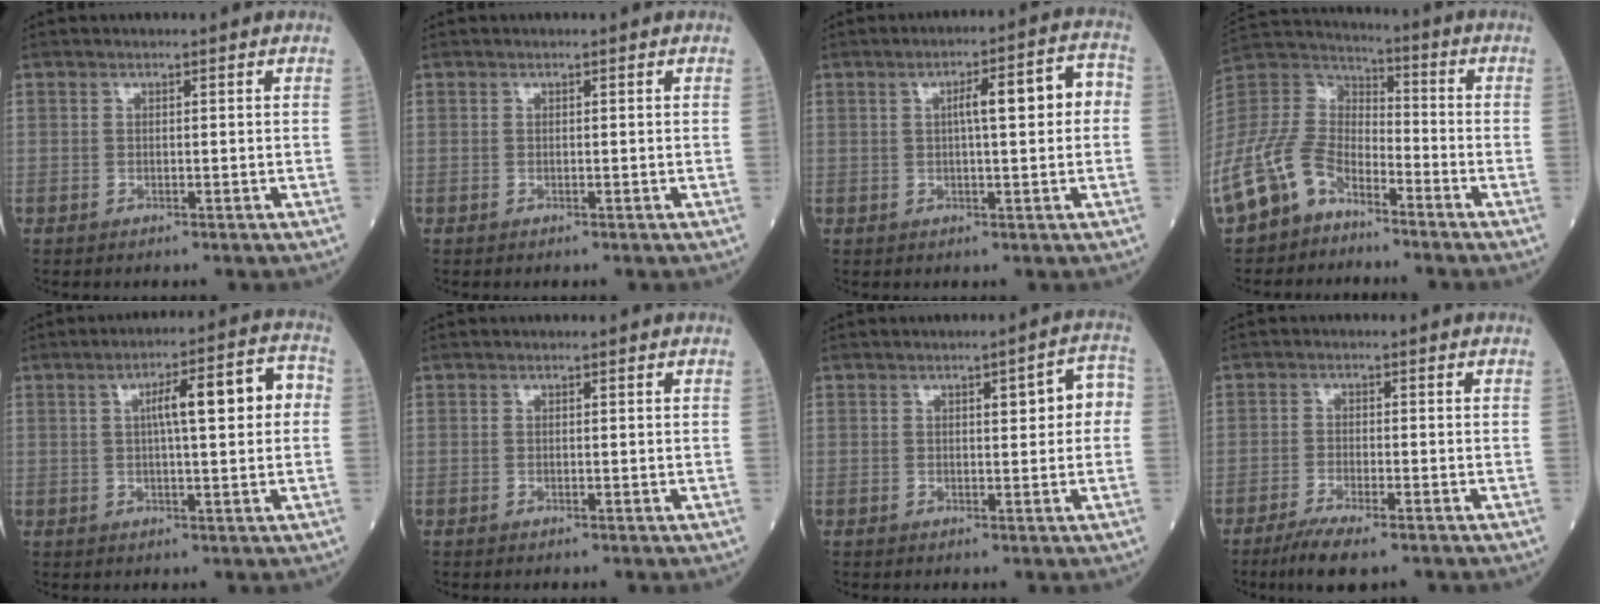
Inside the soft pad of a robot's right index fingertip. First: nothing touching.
{"total": 0.0}
{"total": 7.5, "force": [0.7, 1.2, 7.3], "torque": [-0.106, 0.030, 0.009]}
{"total": 18.9, "force": [-12.4, 11.2, 9.0], "torque": [-0.237, 0.026, -0.236]}
{"total": 9.3, "force": [1.3, 1.5, 9.1], "torque": [-0.133, 0.033, 0.017]}
{"total": 0.0}
{"total": 4.9, "force": [0.7, 1.5, 4.6], "torque": [-0.054, 0.022, 0.006]}
{"total": 6.1, "force": [-4.4, 1.0, 4.1], "torque": [-0.071, -0.014, -0.072]}